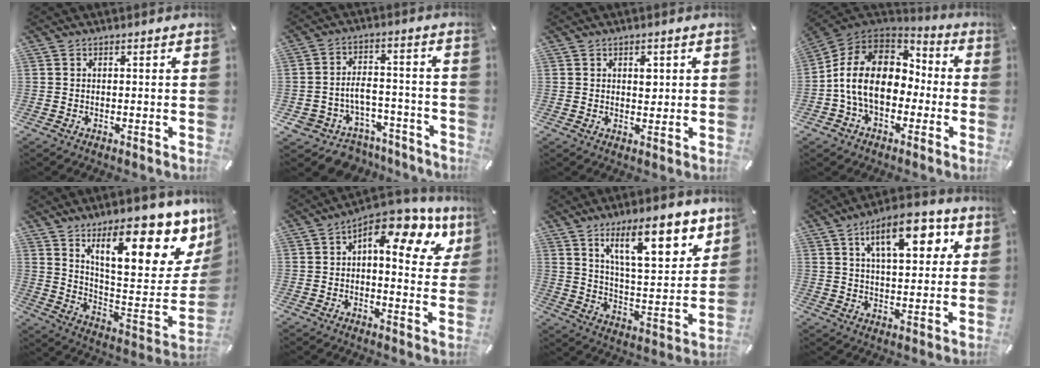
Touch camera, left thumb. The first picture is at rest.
{"total": 7.8, "force": [-3.8, 6.2, 2.5], "torque": [-0.048, 0.020, -0.062]}
{"total": 2.7, "force": [0.9, 1.9, 1.7], "torque": [-0.005, -0.008, 0.007]}
{"total": 14.7, "force": [-2.4, 10.9, 9.5], "torque": [-0.206, 0.030, -0.042]}
{"total": 24.2, "force": [15.0, 8.0, 17.2], "torque": [-0.232, -0.117, 0.245]}
{"total": 13.0, "force": [6.5, 5.4, 9.9], "torque": [-0.139, -0.045, 0.104]}
{"total": 18.6, "force": [11.4, 6.8, 13.1], "torque": [-0.197, -0.056, 0.183]}
{"total": 14.7, "force": [6.7, 6.8, 11.1], "torque": [-0.163, -0.012, 0.108]}